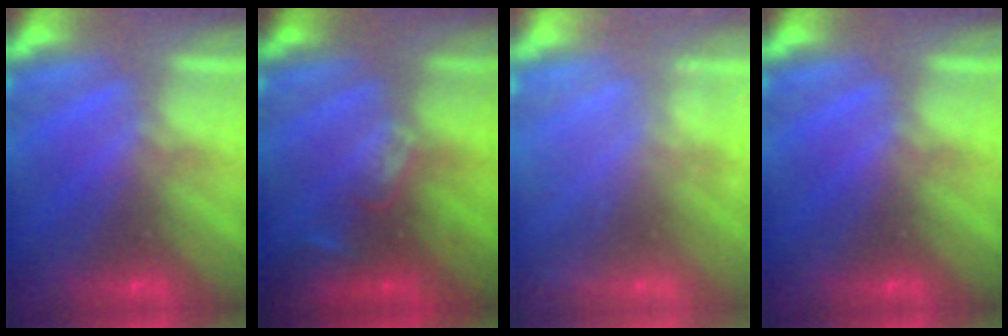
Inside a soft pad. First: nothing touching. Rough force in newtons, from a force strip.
{"total": 2.4}
{"total": 2.4}
{"total": 0.0}